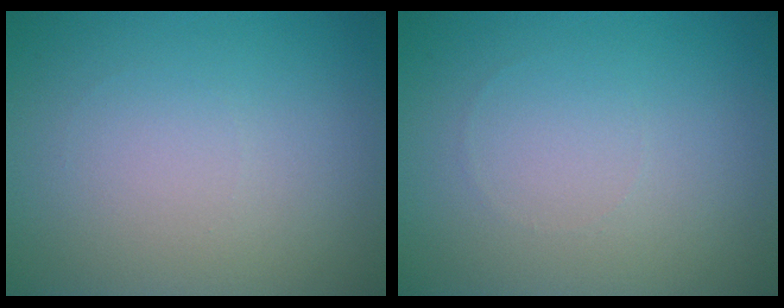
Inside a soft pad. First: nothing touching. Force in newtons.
{"total": 0.0}